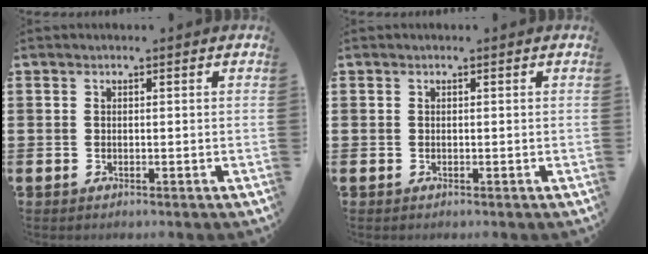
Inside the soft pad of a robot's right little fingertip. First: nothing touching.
{"total": 0.0}